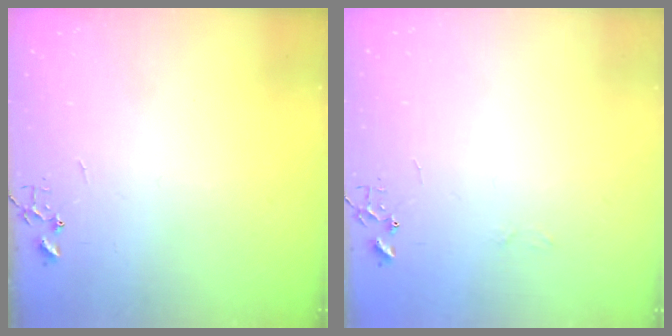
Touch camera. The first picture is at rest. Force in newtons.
{"total": 3.0, "press": 3.0, "slide": 0.3}